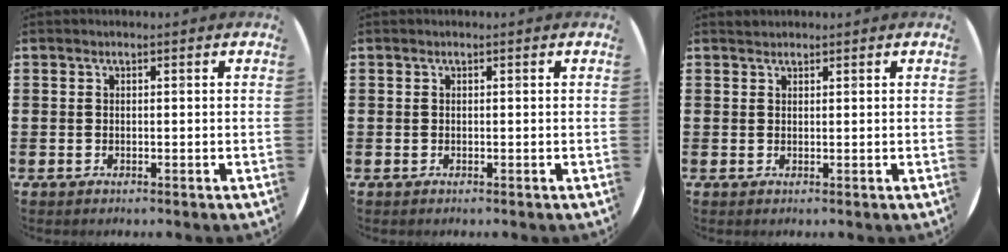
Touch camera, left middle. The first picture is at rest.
{"total": 0.0}
{"total": 0.8, "force": [0.7, 0.2, -0.2], "torque": [0.003, 0.003, 0.014]}